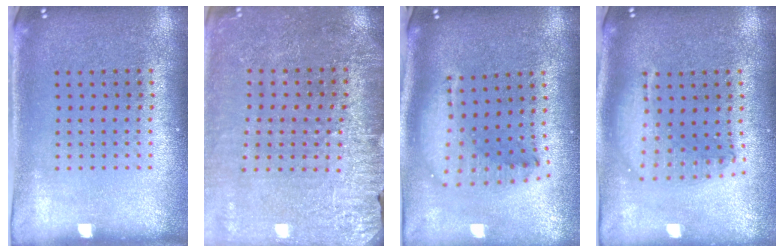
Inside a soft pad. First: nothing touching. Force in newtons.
{"total": 2.8, "press": 2.8, "slide": 0.3}
{"total": 1.8, "press": 1.4, "slide": 1.0}
{"total": 1.7, "press": 1.5, "slide": 0.9}